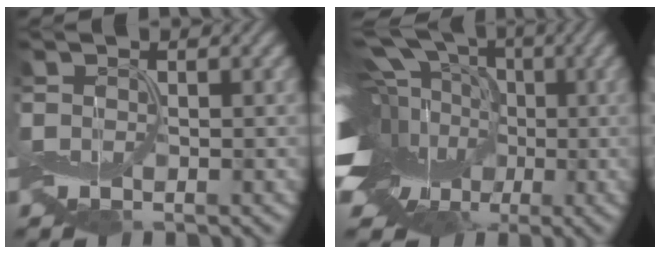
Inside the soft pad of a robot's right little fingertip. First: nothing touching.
{"total": 18.0, "force": [0.3, 13.5, 11.8], "torque": [-0.223, 0.041, -0.046]}